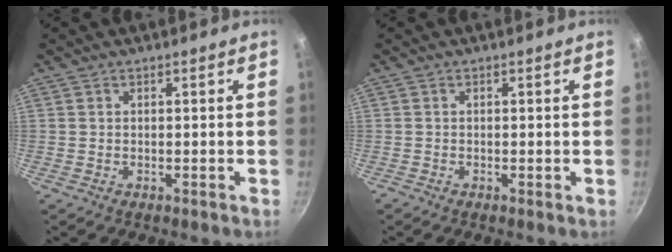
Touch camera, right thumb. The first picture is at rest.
{"total": 0.0}